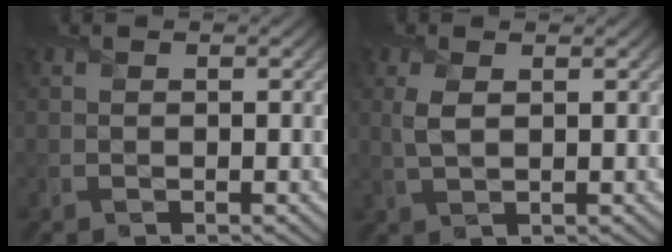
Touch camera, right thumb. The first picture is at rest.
{"total": 2.3, "force": [0.7, 1.0, 1.9], "torque": [-0.052, -0.001, 0.017]}